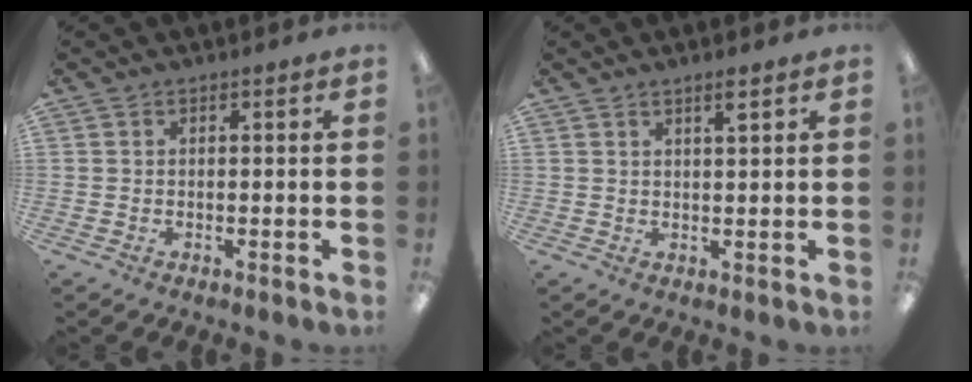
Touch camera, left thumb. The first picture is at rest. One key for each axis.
{"total": 2.6, "fx": 1.9, "fy": 0.1, "fz": 1.7, "tx": -0.031, "ty": -0.003, "tz": 0.031}